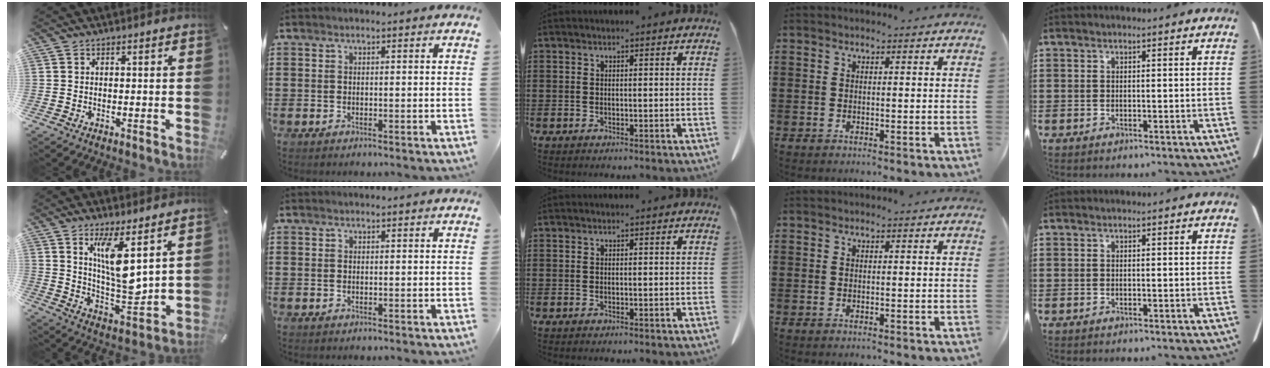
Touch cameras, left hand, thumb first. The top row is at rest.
{"thumb": {"total": 12.3, "force": [6.0, 3.9, 10.0], "torque": [-0.188, -0.046, 0.101]}}